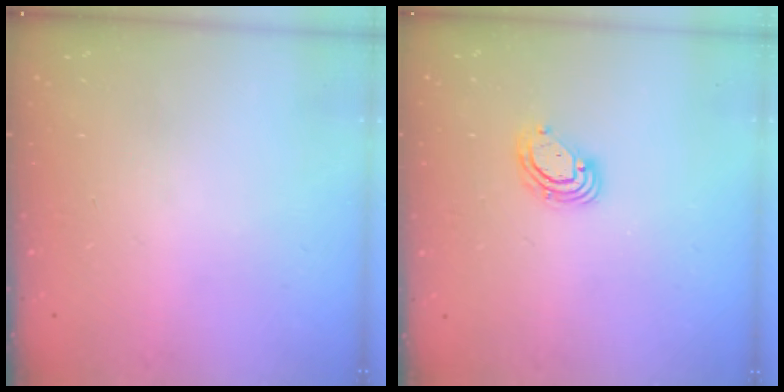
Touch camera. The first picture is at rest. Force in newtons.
{"total": 4.9, "press": 4.8, "slide": 0.6}